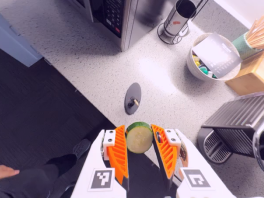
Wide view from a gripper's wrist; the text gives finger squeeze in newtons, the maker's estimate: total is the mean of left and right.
{"total": 10.2, "left": 10.6, "right": 9.7}